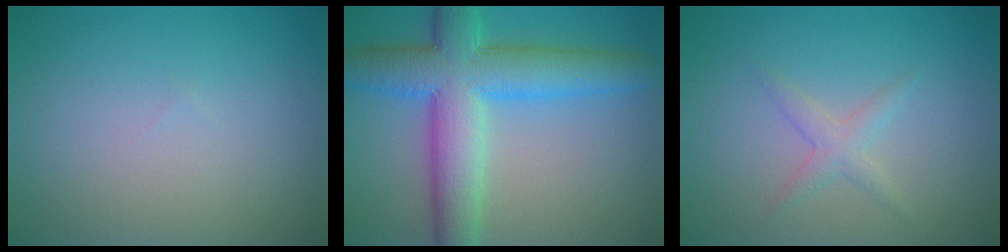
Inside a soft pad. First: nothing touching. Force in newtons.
{"total": 9.1, "press": 9.1, "slide": 0.2}
{"total": 1.6, "press": 1.6, "slide": 0.1}